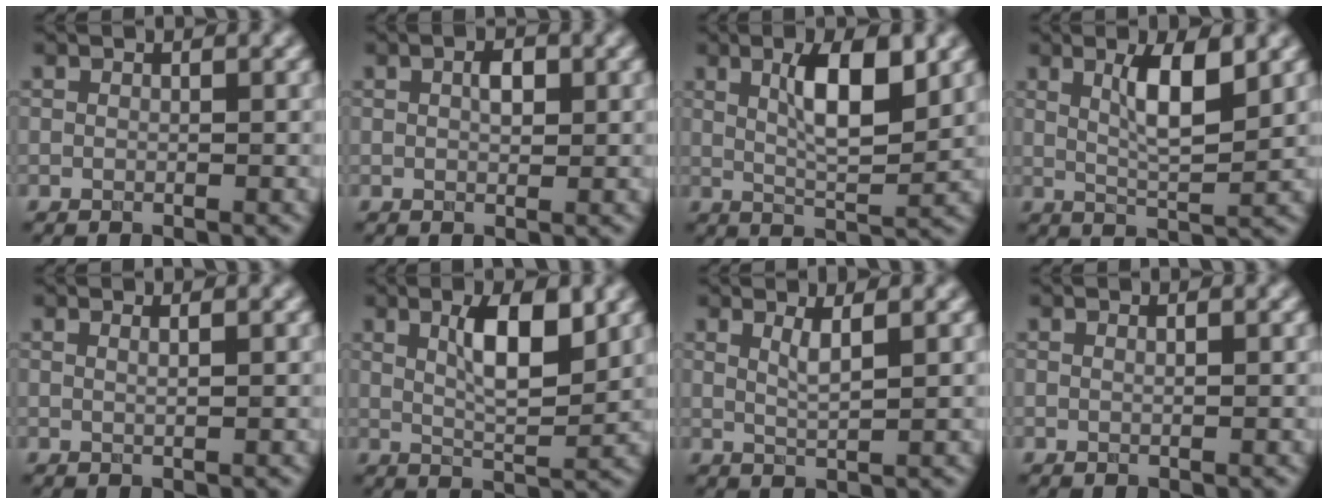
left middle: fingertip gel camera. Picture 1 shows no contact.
{"total": 1.2, "force": [0.1, 0.5, 1.1], "torque": [-0.022, 0.006, 0.012]}
{"total": 5.7, "force": [1.8, 1.4, 5.2], "torque": [-0.089, 0.002, 0.043]}
{"total": 4.4, "force": [1.5, 0.8, 4.1], "torque": [-0.075, -0.002, 0.039]}
{"total": 0.9, "force": [0.4, 0.4, 0.7], "torque": [0.001, 0.005, 0.002]}
{"total": 5.1, "force": [1.7, 1.3, 4.6], "torque": [-0.081, 0.001, 0.042]}
{"total": 1.6, "force": [0.6, 0.2, 1.4], "torque": [-0.022, 0.000, 0.022]}
{"total": 0.0}